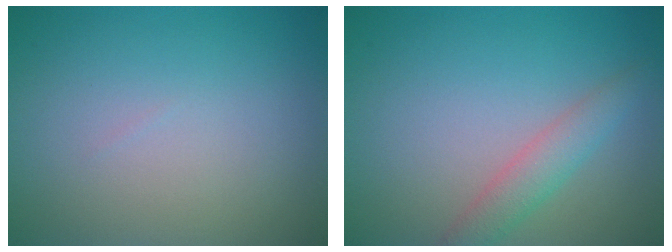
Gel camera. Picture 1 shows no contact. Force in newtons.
{"total": 2.6, "press": 2.6, "slide": 0.2}